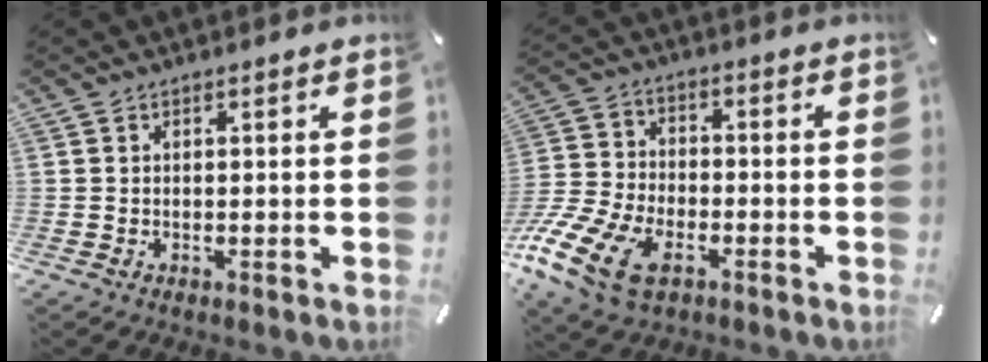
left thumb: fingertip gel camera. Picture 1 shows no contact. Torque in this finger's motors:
{"motor_torque": [0.81, 1.79, 0.75, 0.69, 0.19]}